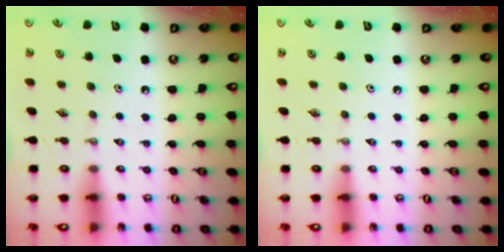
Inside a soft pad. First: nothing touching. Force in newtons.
{"total": 0.0}